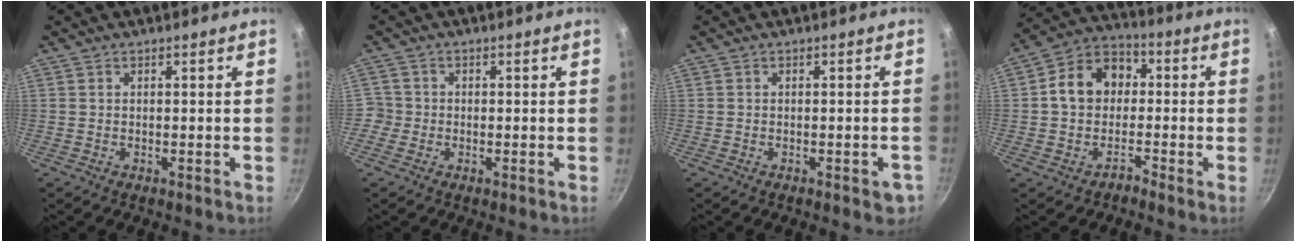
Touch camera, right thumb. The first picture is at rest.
{"total": 2.7, "force": [-1.0, 2.5, 0.2], "torque": [0.011, 0.015, -0.020]}
{"total": 3.0, "force": [-1.4, 1.2, 2.4], "torque": [-0.021, 0.007, -0.014]}
{"total": 10.4, "force": [-1.4, 8.7, 5.6], "torque": [-0.053, 0.050, -0.039]}